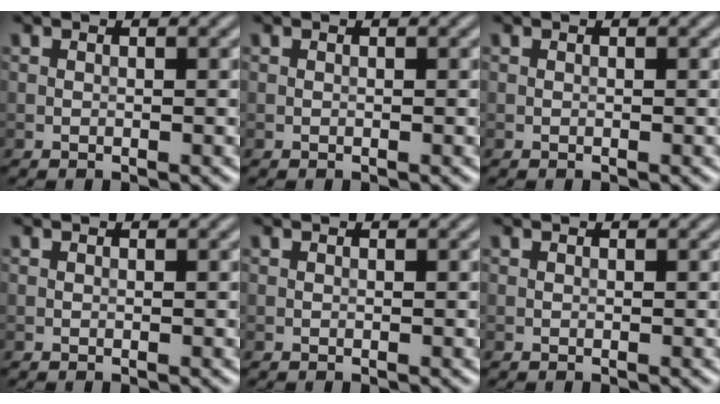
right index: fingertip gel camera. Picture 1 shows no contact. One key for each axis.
{"total": 0.0}
{"total": 0.0}
{"total": 0.0}
{"total": 0.0}
{"total": 0.0}